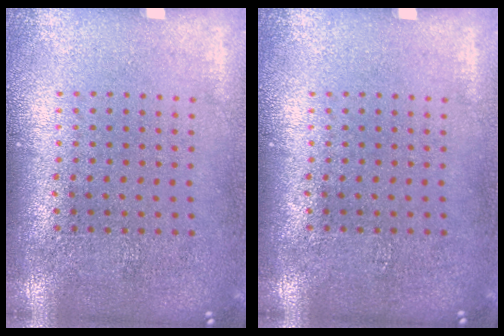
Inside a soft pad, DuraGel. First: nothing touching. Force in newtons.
{"total": 0.0}